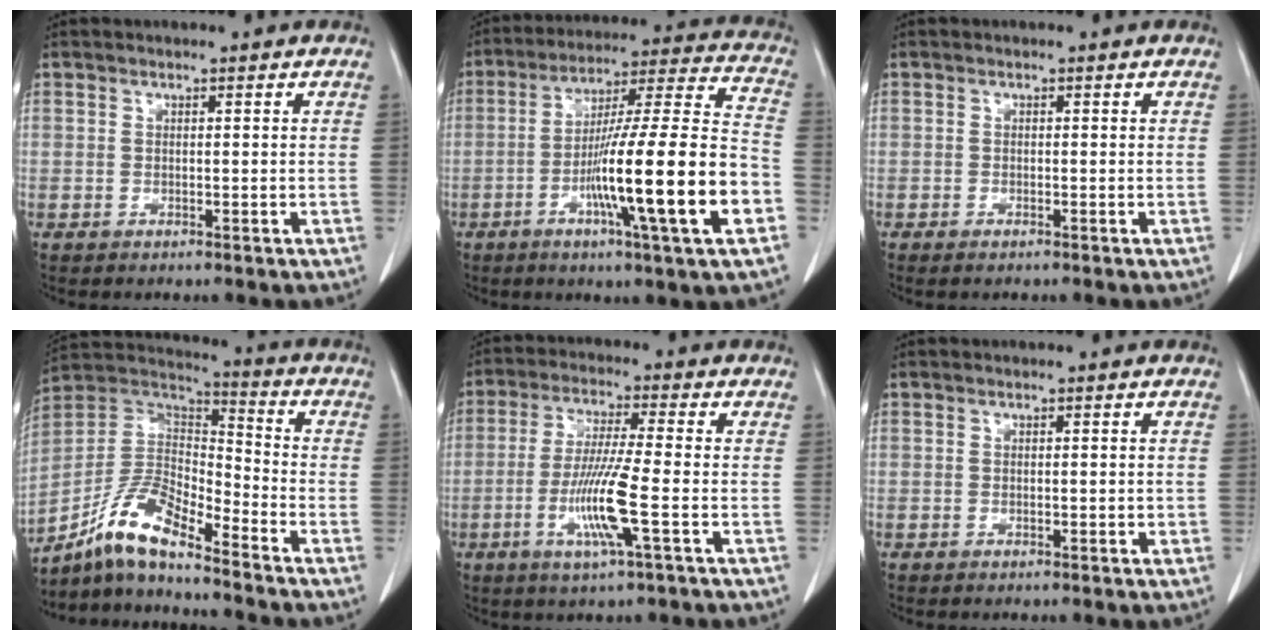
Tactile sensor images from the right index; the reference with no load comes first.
{"total": 21.0, "force": [-6.8, -0.1, 19.9], "torque": [-0.306, -0.007, -0.114]}
{"total": 0.7, "force": [-0.5, 0.1, 0.4], "torque": [-0.010, -0.002, -0.005]}
{"total": 11.2, "force": [-8.6, 1.9, 6.9], "torque": [-0.155, 0.018, -0.164]}
{"total": 9.4, "force": [-2.9, -0.5, 9.0], "torque": [-0.180, -0.014, -0.059]}
{"total": 0.7, "force": [-0.2, 0.2, 0.6], "torque": [-0.010, 0.000, -0.001]}